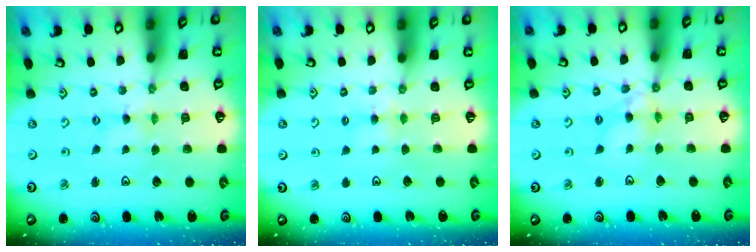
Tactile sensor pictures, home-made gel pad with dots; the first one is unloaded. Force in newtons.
{"total": 3.3, "press": 3.2, "slide": 0.6}
{"total": 6.8, "press": 6.8, "slide": 0.6}